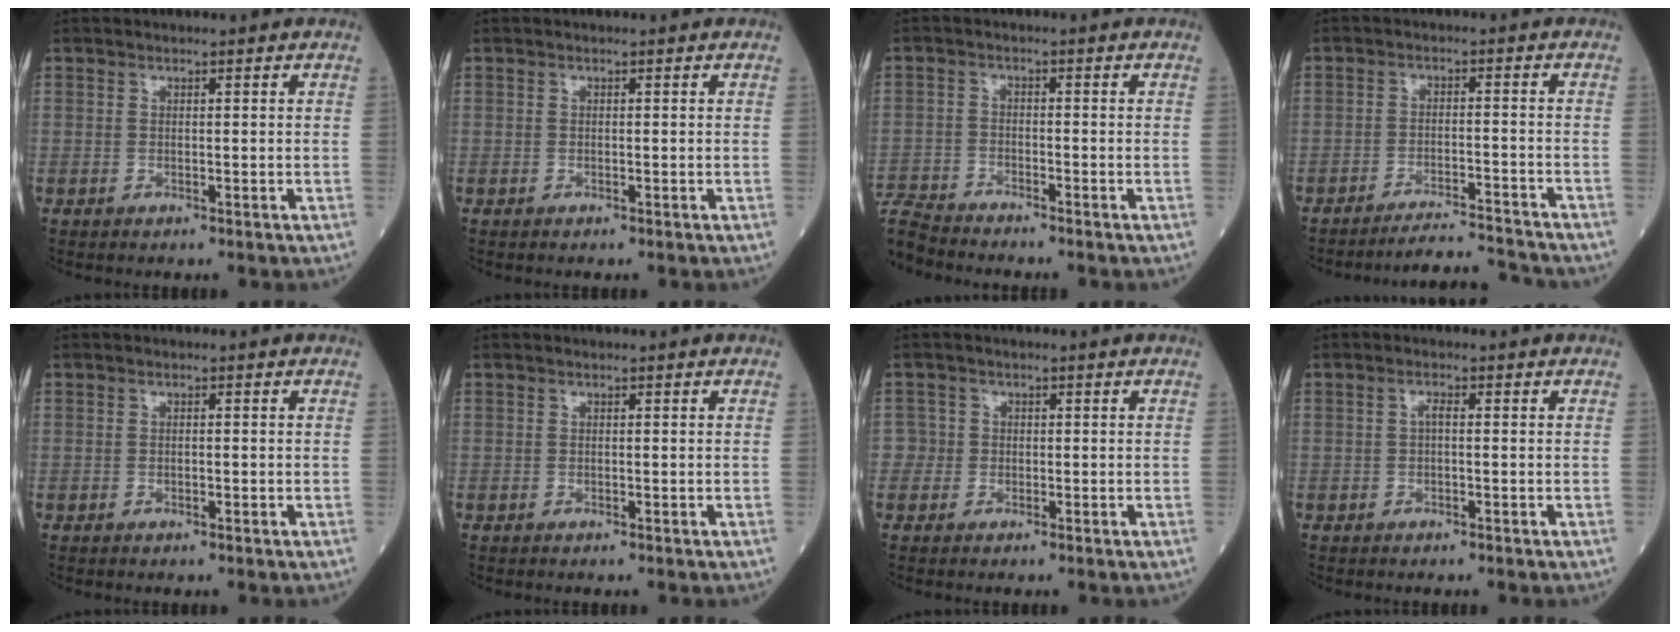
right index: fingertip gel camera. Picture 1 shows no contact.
{"total": 0.0}
{"total": 8.2, "force": [-7.9, 1.5, 1.6], "torque": [-0.047, -0.003, -0.148]}
{"total": 8.5, "force": [-8.4, -0.1, 0.7], "torque": [-0.019, 0.010, -0.137]}
{"total": 0.8, "force": [-0.1, 0.6, 0.6], "torque": [-0.019, 0.003, -0.001]}
{"total": 0.0}
{"total": 2.8, "force": [-0.5, 2.7, 0.1], "torque": [0.002, 0.011, -0.014]}
{"total": 1.6, "force": [0.1, 0.8, 1.4], "torque": [-0.036, 0.005, 0.001]}